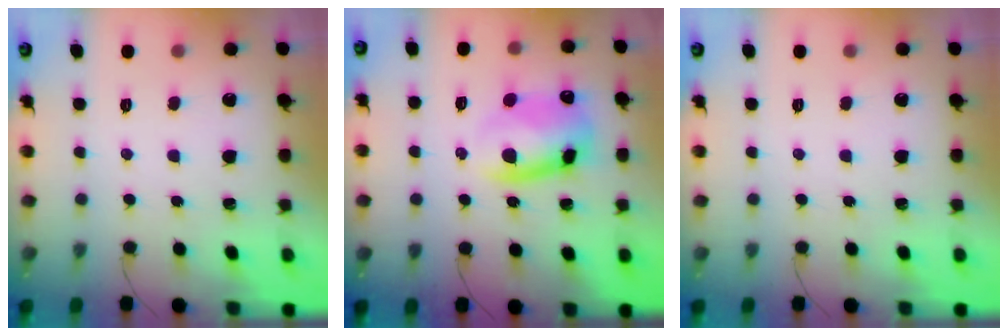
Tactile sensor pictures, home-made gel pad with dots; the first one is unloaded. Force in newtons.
{"total": 9.4, "press": 9.3, "slide": 1.5}
{"total": 0.0}